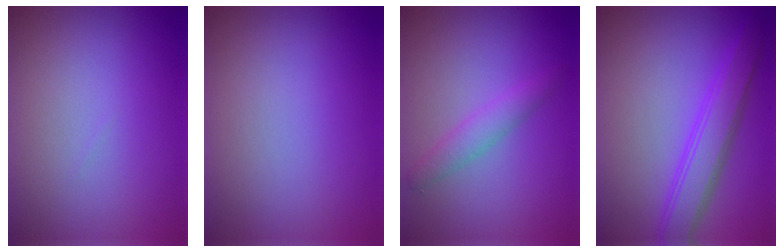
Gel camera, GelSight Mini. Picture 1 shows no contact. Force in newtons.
{"total": 0.0}
{"total": 2.0, "press": 2.0, "slide": 0.1}
{"total": 4.2, "press": 4.2, "slide": 0.2}